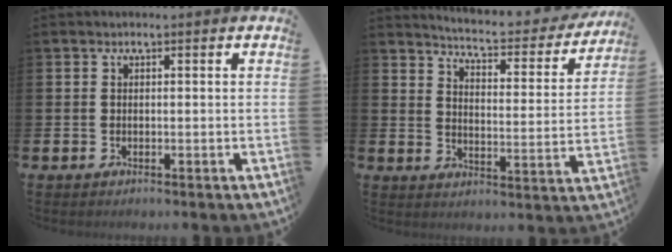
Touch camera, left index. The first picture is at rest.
{"total": 4.9, "force": [4.7, 0.4, 1.2], "torque": [-0.044, -0.044, 0.073]}